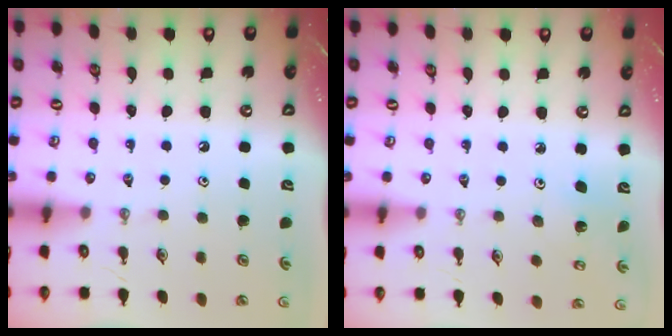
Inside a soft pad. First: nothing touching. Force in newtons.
{"total": 3.2, "press": 3.2, "slide": 0.2}